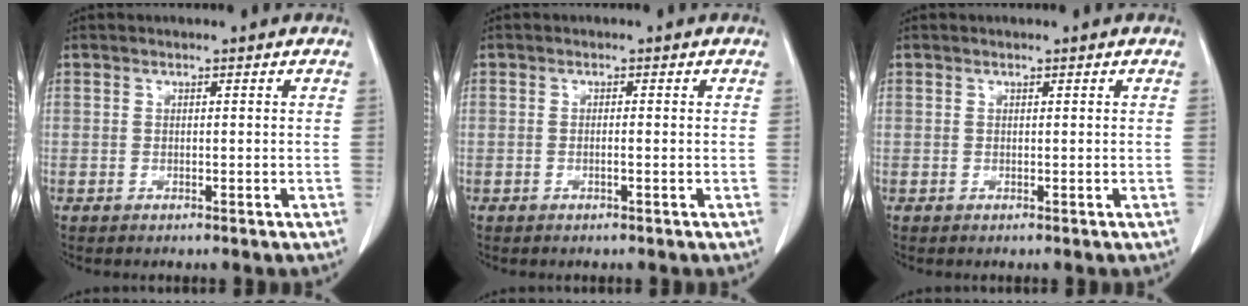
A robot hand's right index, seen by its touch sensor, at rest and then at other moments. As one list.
[{"total": 0.6, "force": [-0.2, -0.1, 0.6], "torque": [-0.009, 0.002, -0.002]}, {"total": 0.0}]